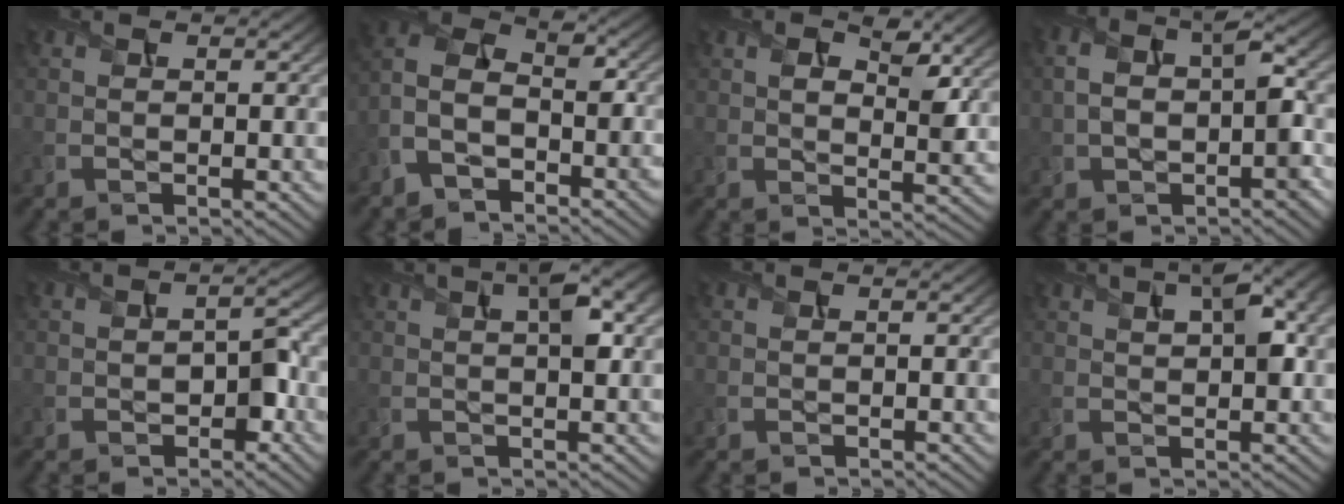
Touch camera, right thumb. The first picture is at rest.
{"total": 8.3, "force": [-5.2, 4.6, 4.4], "torque": [-0.100, -0.008, -0.116]}
{"total": 6.0, "force": [2.6, 3.0, 4.5], "torque": [-0.081, -0.009, 0.041]}
{"total": 7.9, "force": [-0.8, 4.5, 6.4], "torque": [-0.116, 0.001, -0.015]}
{"total": 3.3, "force": [-1.1, 2.0, 2.4], "torque": [-0.035, 0.002, -0.018]}
{"total": 4.5, "force": [1.5, 1.1, 4.1], "torque": [-0.074, 0.010, 0.023]}
{"total": 0.0}
{"total": 6.4, "force": [2.1, 2.5, 5.5], "torque": [-0.091, 0.014, 0.033]}